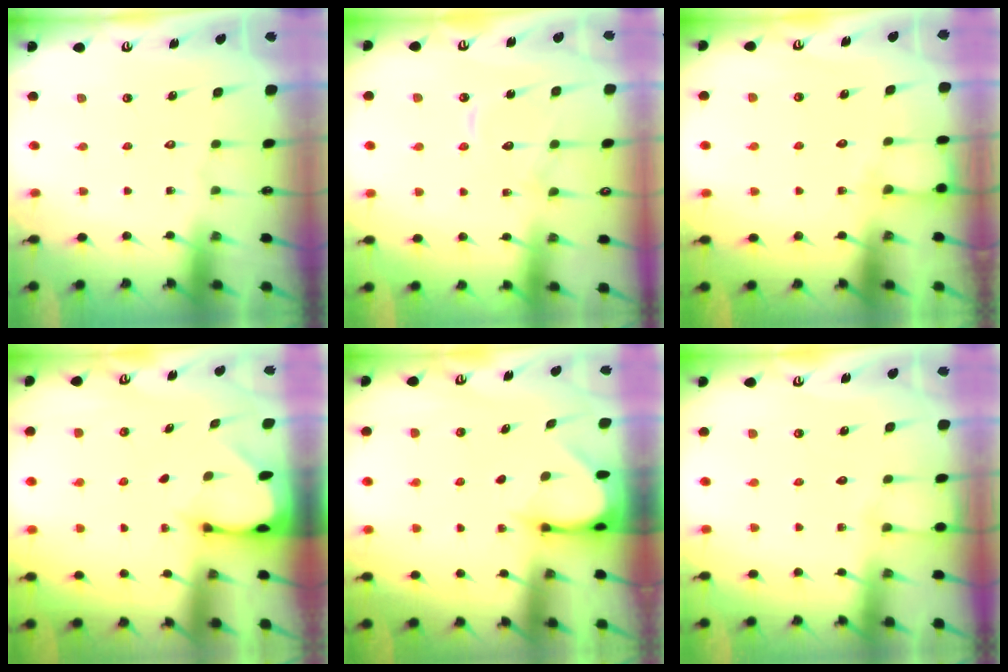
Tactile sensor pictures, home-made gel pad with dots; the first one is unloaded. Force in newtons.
{"total": 7.8, "press": 7.8, "slide": 0.6}
{"total": 4.8, "press": 4.8, "slide": 0.4}
{"total": 2.0, "press": 2.0, "slide": 0.1}
{"total": 3.7, "press": 3.7, "slide": 0.3}
{"total": 2.7, "press": 2.7, "slide": 0.5}